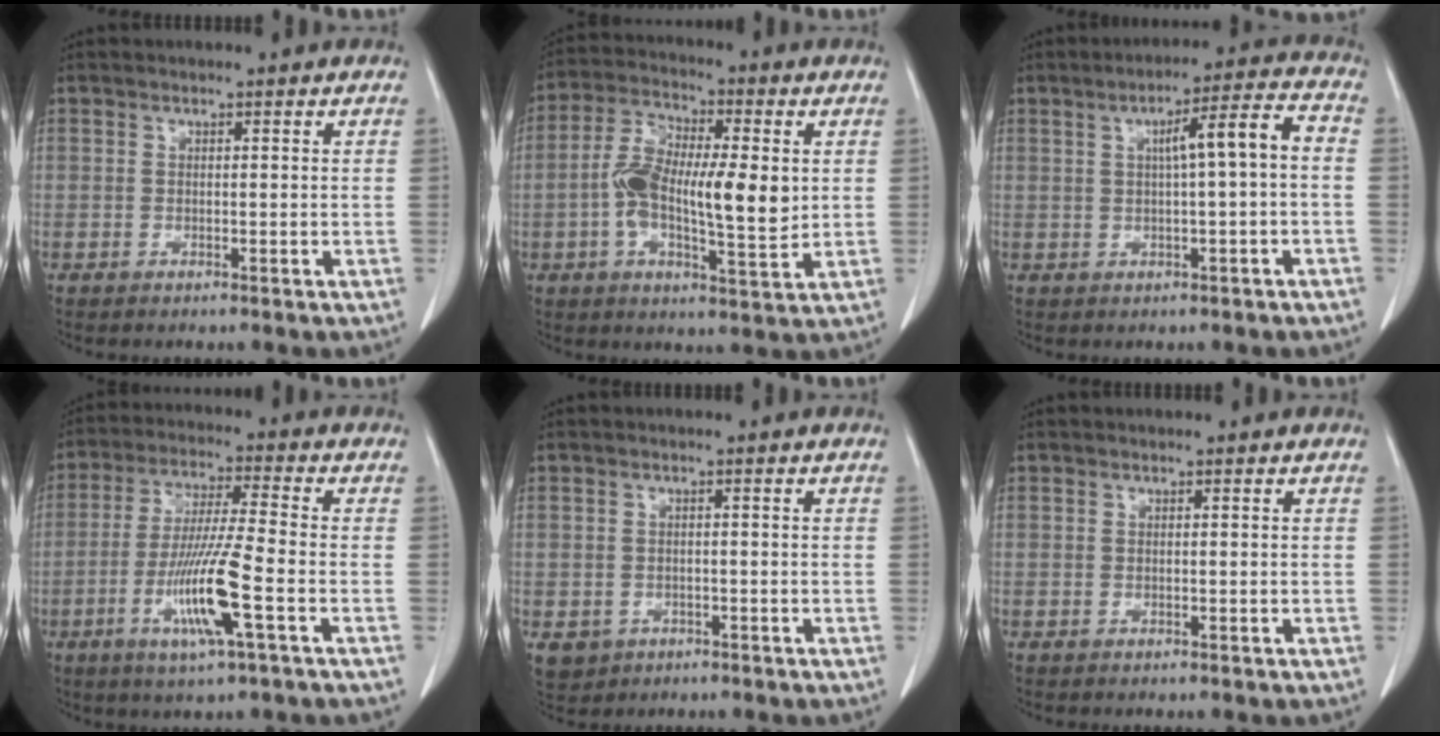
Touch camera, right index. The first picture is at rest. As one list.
[{"total": 14.5, "force": [0.1, 4.7, 13.7], "torque": [-0.253, 0.011, 0.000]}, {"total": 8.1, "force": [0.5, 1.1, 8.0], "torque": [-0.123, 0.028, 0.009]}, {"total": 12.2, "force": [-4.2, 0.2, 11.5], "torque": [-0.228, -0.018, -0.080]}, {"total": 6.9, "force": [-2.9, 5.9, 2.1], "torque": [-0.058, 0.002, -0.034]}, {"total": 0.0}]